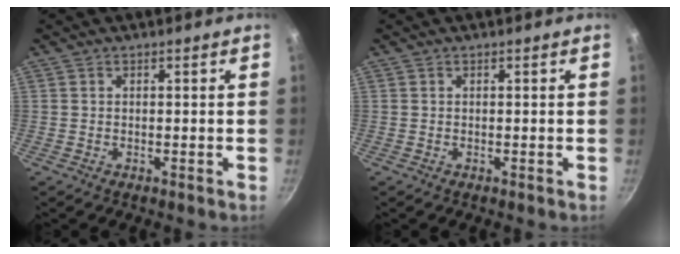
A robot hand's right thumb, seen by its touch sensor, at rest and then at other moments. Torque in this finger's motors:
{"motor_torque": [-0.06, 0.32, 0.45, -0.19, -0.02]}